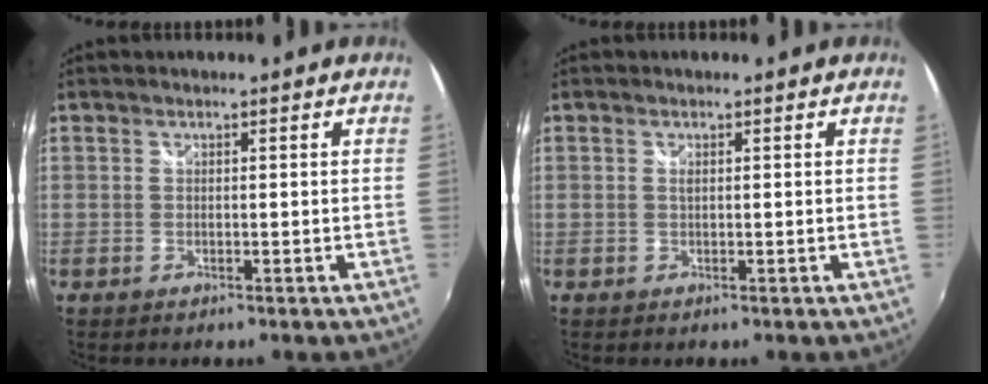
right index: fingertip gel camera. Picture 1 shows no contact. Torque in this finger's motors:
{"motor_torque": [0.14, 0.00, 0.01, 0.02]}